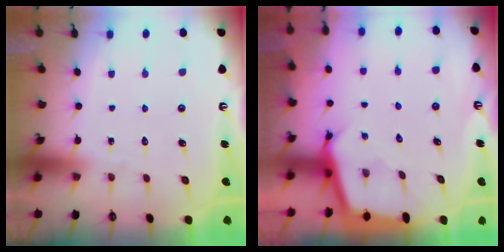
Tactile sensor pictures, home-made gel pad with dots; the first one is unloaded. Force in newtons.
{"total": 2.7, "press": 2.7, "slide": 0.1}